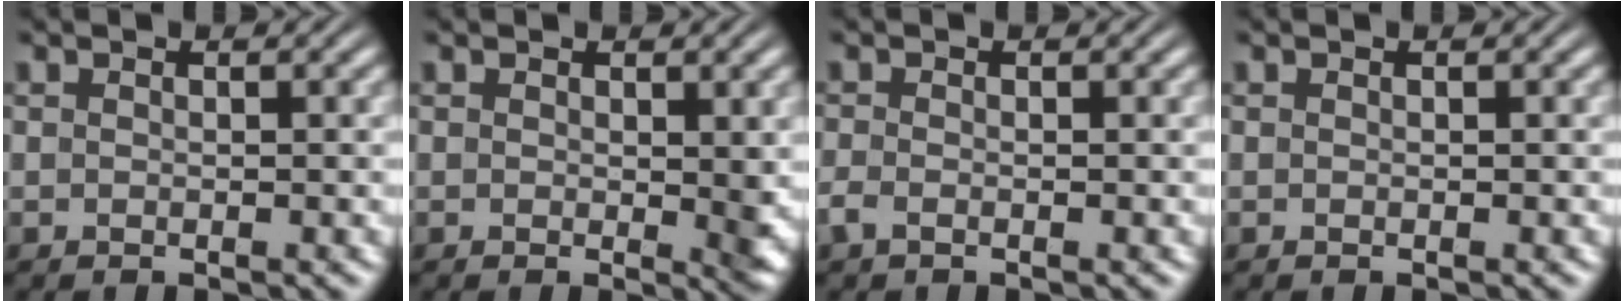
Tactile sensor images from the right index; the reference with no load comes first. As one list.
[{"total": 1.3, "force": [0.3, 0.3, 1.2], "torque": [-0.010, -0.010, 0.007]}, {"total": 1.3, "force": [-1.0, 0.6, 0.6], "torque": [-0.021, -0.009, -0.014]}, {"total": 0.0}]